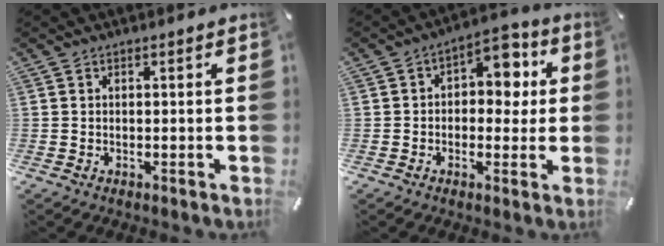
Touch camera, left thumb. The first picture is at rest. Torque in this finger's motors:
{"motor_torque": [0.53, 0.09, 0.48, 0.26, 0.05]}